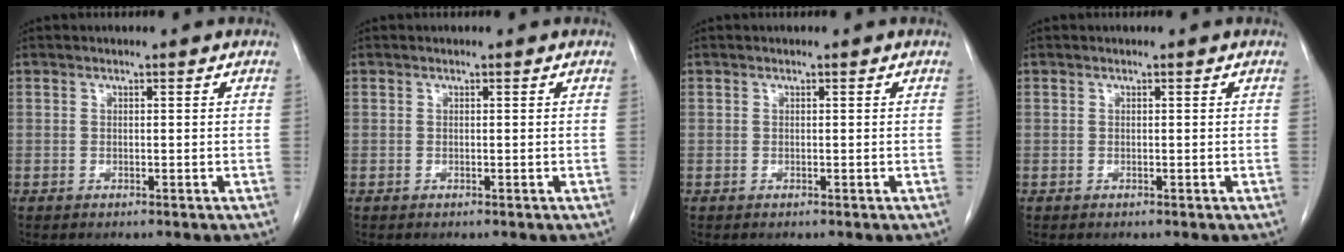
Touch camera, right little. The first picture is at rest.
{"total": 0.0}
{"total": 0.0}
{"total": 0.0}